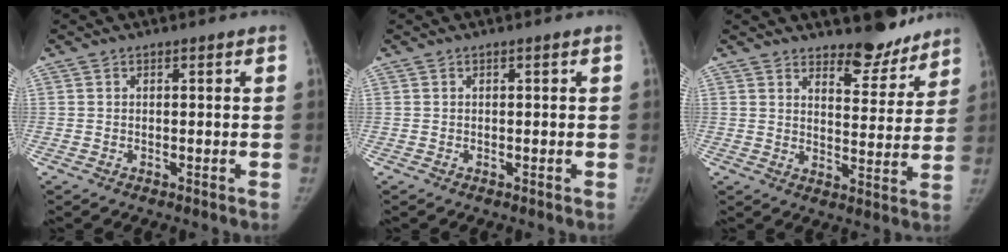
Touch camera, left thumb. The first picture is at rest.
{"total": 0.0}
{"total": 9.6, "force": [8.4, 3.5, 3.0], "torque": [-0.005, -0.072, 0.118]}